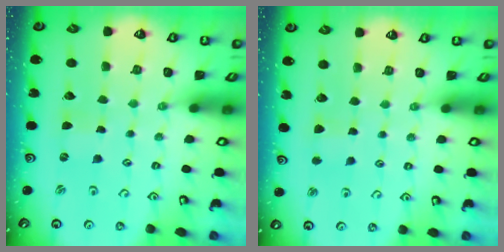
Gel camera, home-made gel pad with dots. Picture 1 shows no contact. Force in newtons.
{"total": 2.8, "press": 2.8, "slide": 0.4}